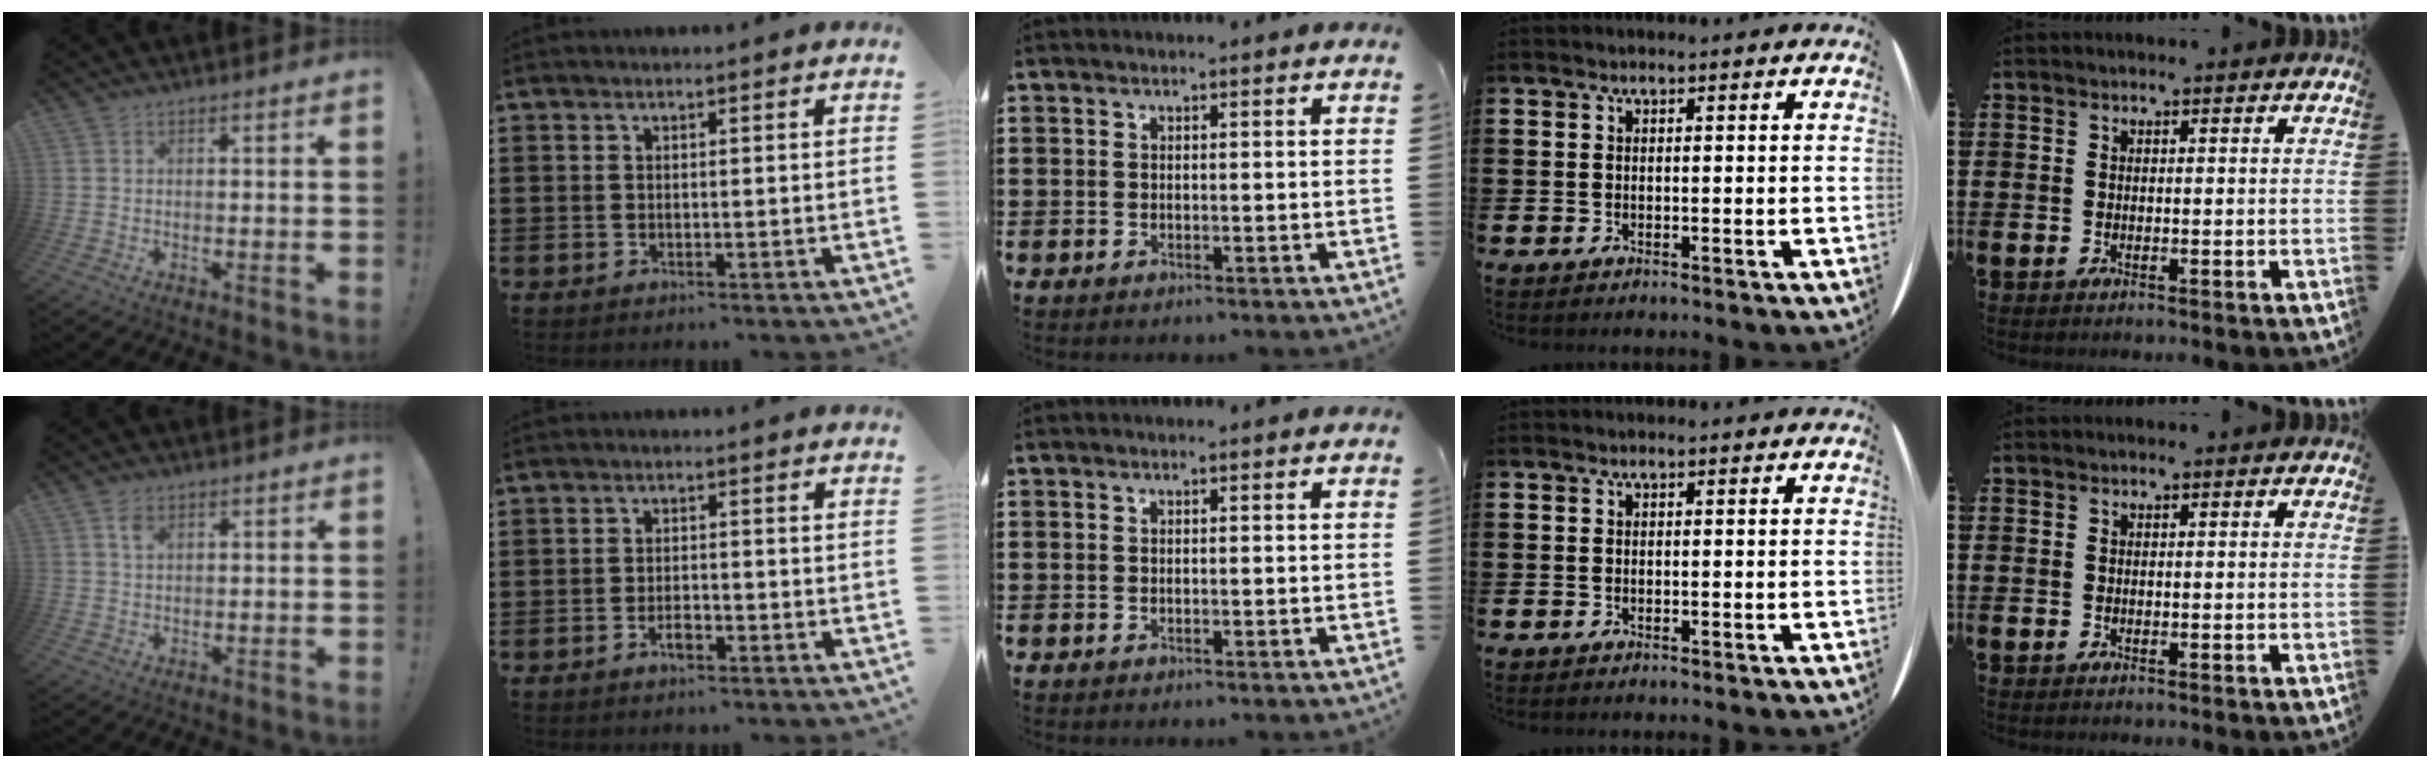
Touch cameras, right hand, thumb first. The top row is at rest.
{"thumb": {"total": 3.3, "force": [1.8, 1.9, 2.1], "torque": [-0.033, -0.002, 0.031]}, "index": {"total": 2.4, "force": [-1.4, 1.0, 1.7], "torque": [-0.031, 0.002, -0.025]}}